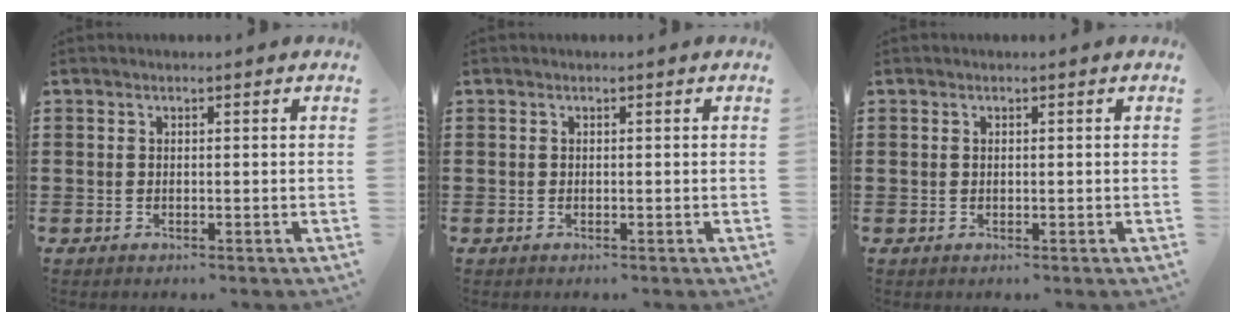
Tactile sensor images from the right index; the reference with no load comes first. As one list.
[{"total": 0.0}, {"total": 0.0}]